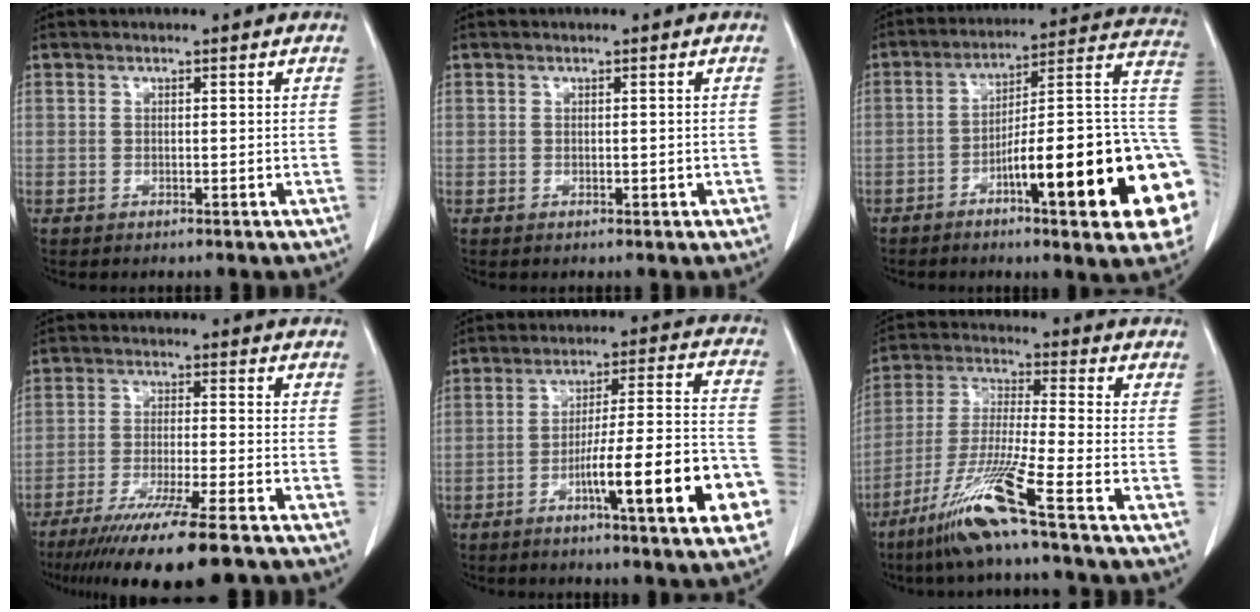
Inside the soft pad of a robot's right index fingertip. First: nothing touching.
{"total": 0.7, "force": [-0.2, 0.4, 0.6], "torque": [-0.010, 0.004, 0.001]}
{"total": 24.4, "force": [-6.7, 3.0, 23.3], "torque": [-0.232, 0.016, -0.093]}
{"total": 14.5, "force": [-11.1, -0.1, 9.3], "torque": [-0.156, -0.045, -0.179]}
{"total": 17.5, "force": [-7.1, 1.2, 16.0], "torque": [-0.198, 0.017, -0.101]}
{"total": 12.1, "force": [-7.6, -1.8, 9.3], "torque": [-0.190, -0.040, -0.151]}